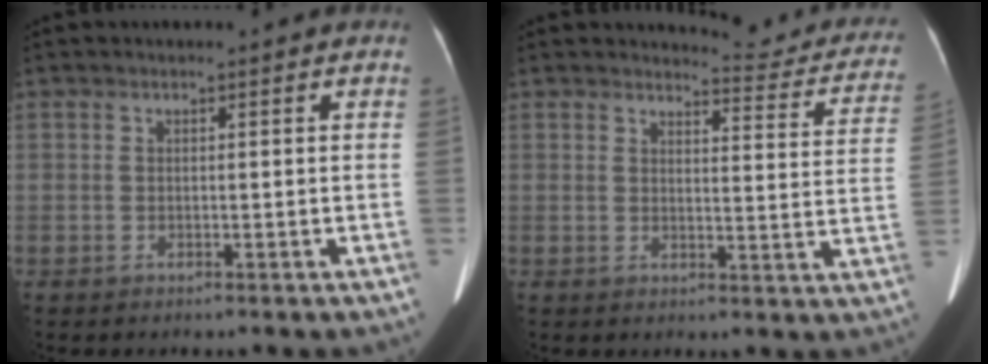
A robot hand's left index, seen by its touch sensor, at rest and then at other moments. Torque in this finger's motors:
{"motor_torque": [0.48, -0.68, -0.12, -0.02]}